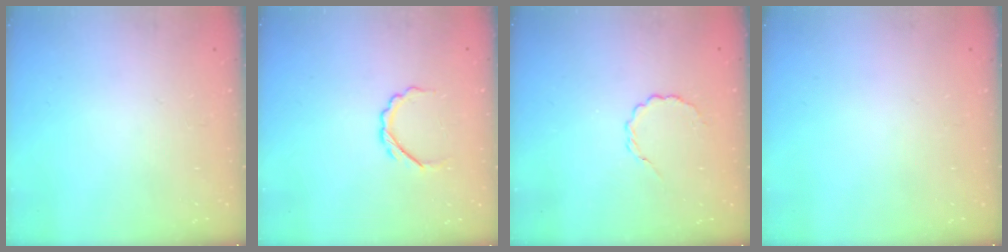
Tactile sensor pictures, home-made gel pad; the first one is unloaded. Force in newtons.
{"total": 4.9, "press": 4.8, "slide": 1.1}
{"total": 2.4, "press": 2.2, "slide": 0.9}
{"total": 0.0}